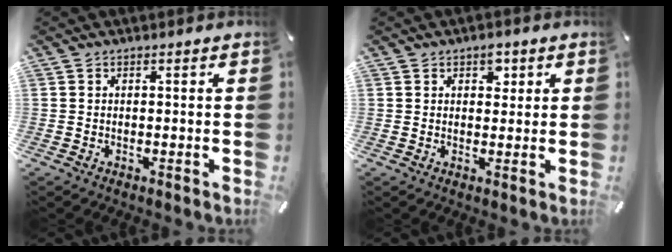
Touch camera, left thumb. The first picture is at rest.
{"total": 3.0, "force": [1.4, 2.1, 1.6], "torque": [-0.002, -0.007, 0.017]}